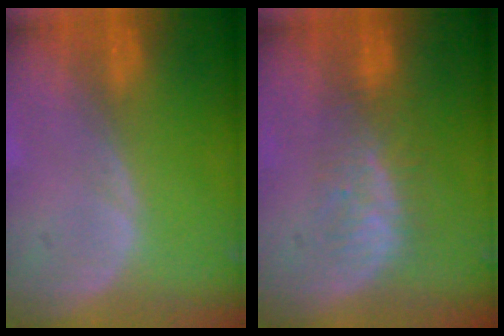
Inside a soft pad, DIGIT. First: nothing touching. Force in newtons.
{"total": 5.4, "press": 5.1, "slide": 1.6}